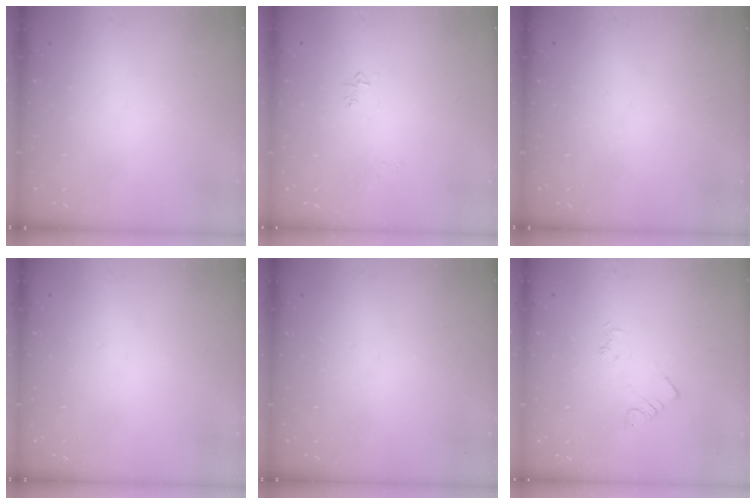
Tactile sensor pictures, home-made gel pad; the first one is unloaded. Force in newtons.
{"total": 4.2, "press": 4.1, "slide": 0.7}
{"total": 0.0}
{"total": 0.0}
{"total": 0.0}
{"total": 2.3, "press": 2.3, "slide": 0.3}